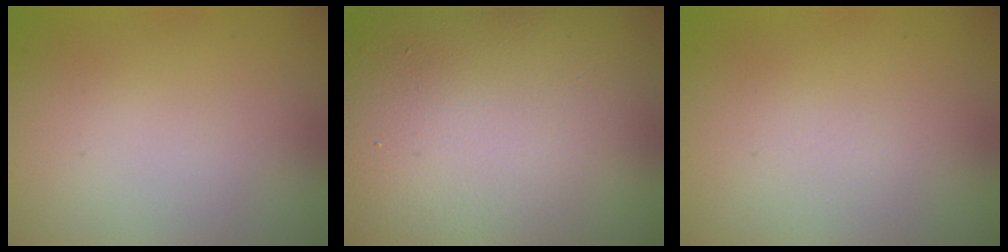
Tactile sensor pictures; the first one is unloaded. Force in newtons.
{"total": 20.5, "press": 20.4, "slide": 1.5}
{"total": 0.0}